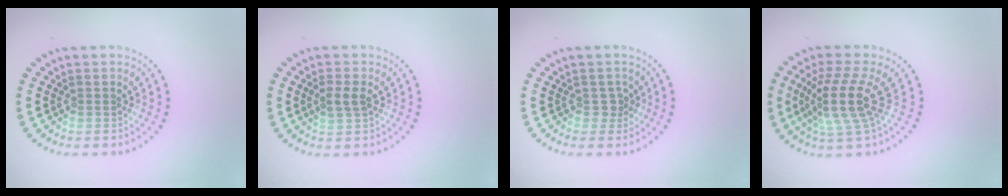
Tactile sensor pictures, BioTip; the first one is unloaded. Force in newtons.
{"total": 1.7, "press": 1.7, "slide": 0.3}
{"total": 1.2, "press": 1.0, "slide": 0.6}
{"total": 4.9, "press": 3.6, "slide": 3.3}